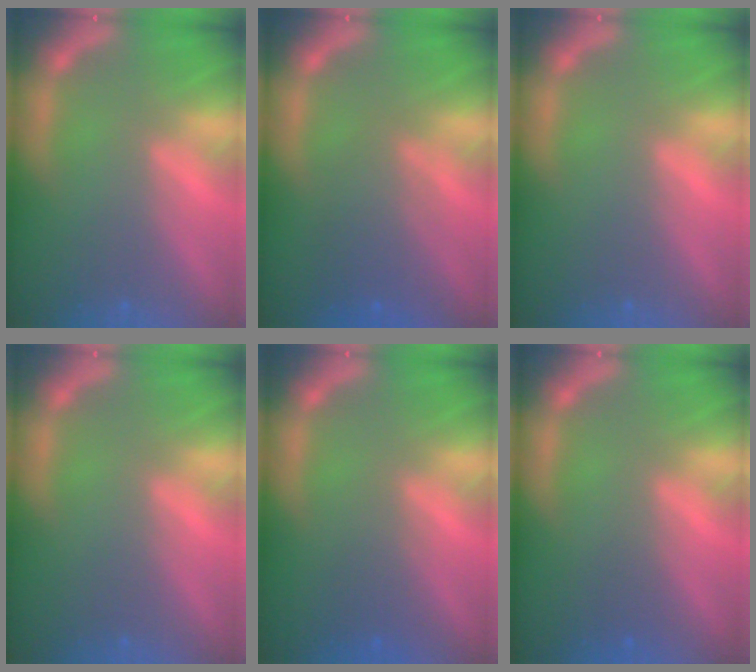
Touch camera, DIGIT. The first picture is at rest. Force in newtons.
{"total": 4.1}
{"total": 0.0}
{"total": 0.0}
{"total": 2.0}
{"total": 0.9}